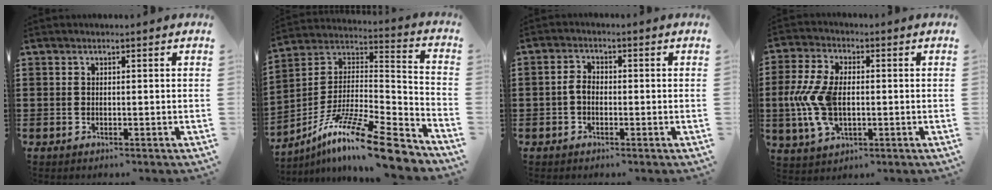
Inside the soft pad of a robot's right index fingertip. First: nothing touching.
{"total": 14.6, "force": [-11.1, 1.2, 9.4], "torque": [-0.162, 0.023, -0.207]}
{"total": 2.5, "force": [-0.6, 1.6, 1.9], "torque": [-0.051, -0.003, -0.016]}
{"total": 9.8, "force": [-0.6, 5.5, 8.1], "torque": [-0.202, -0.005, -0.019]}